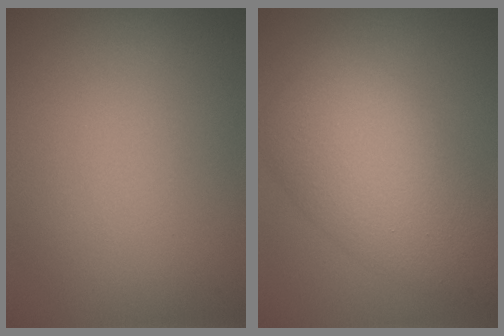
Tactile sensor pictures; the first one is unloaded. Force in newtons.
{"total": 7.8, "press": 7.8, "slide": 0.5}